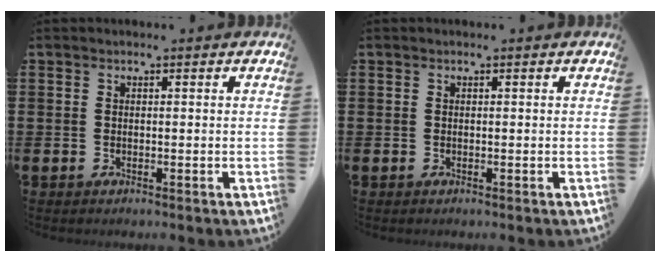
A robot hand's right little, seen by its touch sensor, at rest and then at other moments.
{"total": 0.0}